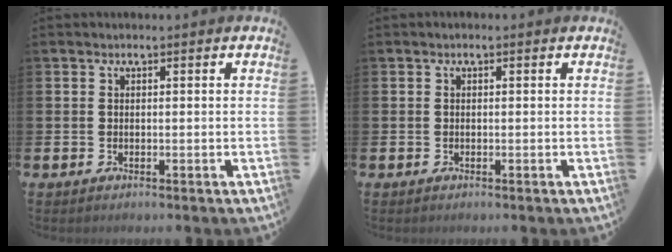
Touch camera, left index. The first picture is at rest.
{"total": 0.0}